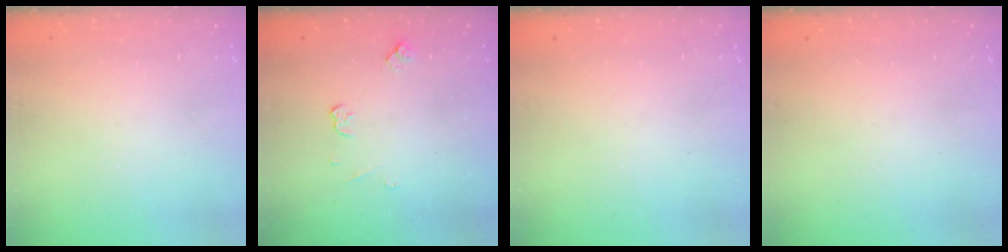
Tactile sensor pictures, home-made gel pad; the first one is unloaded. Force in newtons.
{"total": 4.8, "press": 4.7, "slide": 0.7}
{"total": 0.0}
{"total": 0.0}